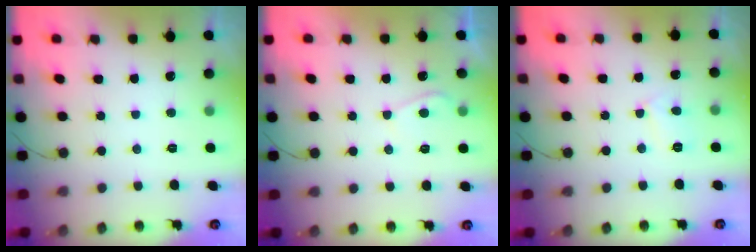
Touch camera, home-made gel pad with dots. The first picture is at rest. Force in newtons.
{"total": 3.3, "press": 3.2, "slide": 0.4}
{"total": 4.4, "press": 4.3, "slide": 0.5}